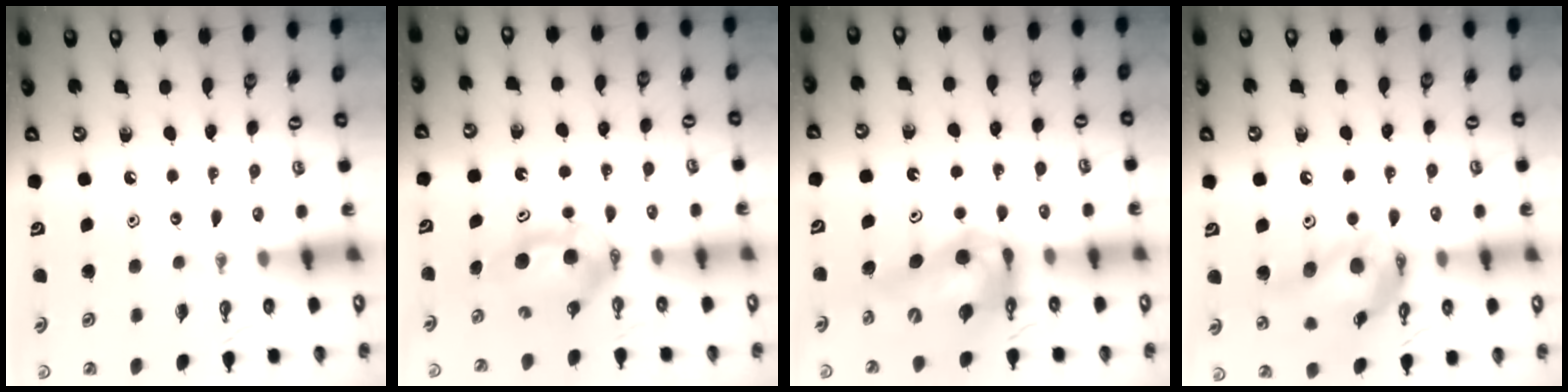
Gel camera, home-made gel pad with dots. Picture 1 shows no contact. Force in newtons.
{"total": 6.6, "press": 6.0, "slide": 2.8}
{"total": 13.7, "press": 13.1, "slide": 4.1}
{"total": 16.2, "press": 16.1, "slide": 1.8}